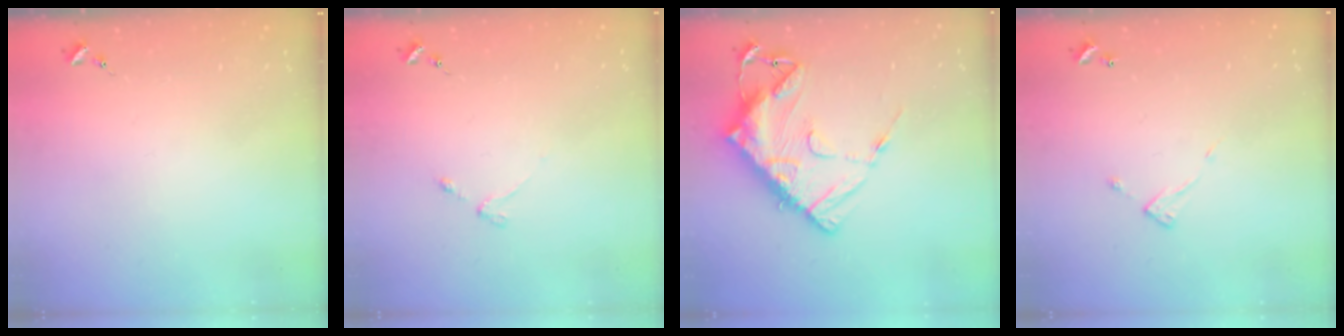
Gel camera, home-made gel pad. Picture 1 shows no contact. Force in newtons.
{"total": 3.0, "press": 2.9, "slide": 0.5}
{"total": 16.9, "press": 16.8, "slide": 1.8}
{"total": 4.7, "press": 4.7, "slide": 0.3}